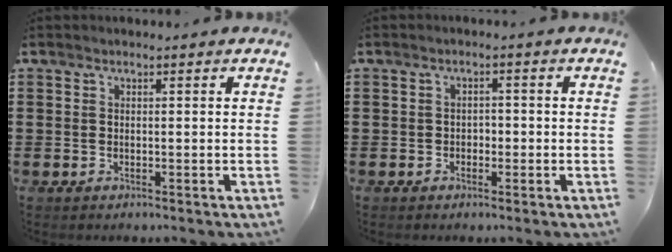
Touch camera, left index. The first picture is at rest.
{"total": 1.4, "force": [-0.8, 1.0, 0.6], "torque": [-0.016, 0.002, -0.019]}